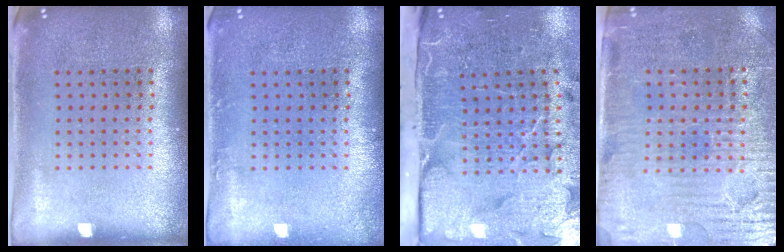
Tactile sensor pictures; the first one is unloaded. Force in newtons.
{"total": 0.7, "press": 0.7, "slide": 0.1}
{"total": 5.2, "press": 4.1, "slide": 3.2}
{"total": 3.9, "press": 3.4, "slide": 1.8}